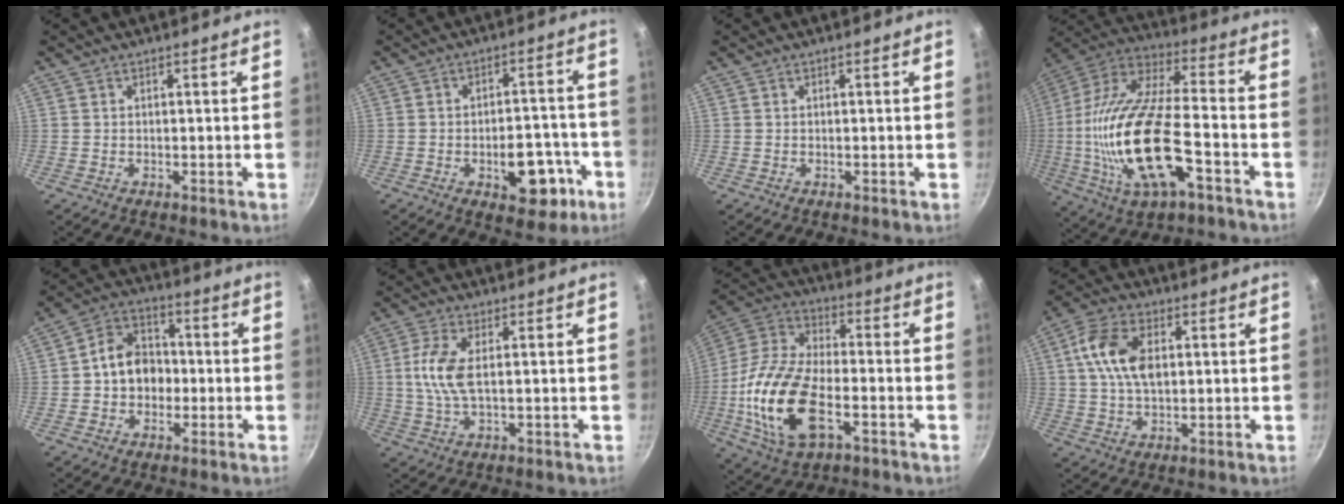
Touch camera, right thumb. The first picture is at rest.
{"total": 11.4, "force": [-4.4, 6.2, 8.4], "torque": [-0.077, 0.032, -0.049]}
{"total": 0.0}
{"total": 24.8, "force": [-6.4, 9.8, 21.8], "torque": [-0.428, 0.021, -0.125]}
{"total": 9.4, "force": [-0.9, 7.5, 5.5], "torque": [-0.050, 0.028, -0.027]}
{"total": 7.1, "force": [0.7, 2.9, 6.4], "torque": [-0.144, 0.005, 0.012]}
{"total": 20.2, "force": [-5.5, 10.3, 16.5], "torque": [-0.328, 0.022, -0.113]}
{"total": 10.5, "force": [1.9, 6.1, 8.3], "torque": [-0.150, 0.011, 0.028]}